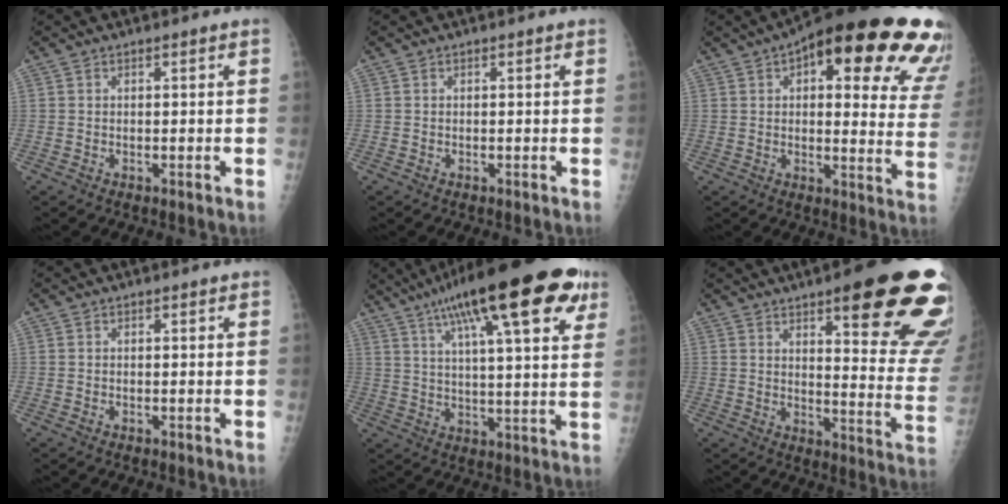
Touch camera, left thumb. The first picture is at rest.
{"total": 0.0}
{"total": 28.5, "force": [15.0, 9.7, 22.2], "torque": [-0.218, -0.013, 0.183]}
{"total": 0.0}
{"total": 24.2, "force": [12.8, 6.3, 19.6], "torque": [-0.290, -0.001, 0.189]}
{"total": 24.7, "force": [13.5, 6.2, 19.8], "torque": [-0.191, -0.056, 0.178]}